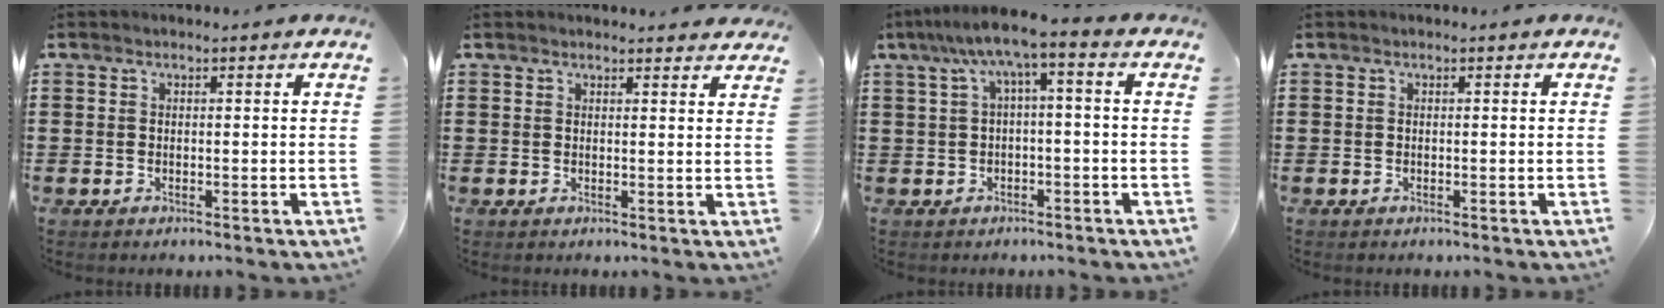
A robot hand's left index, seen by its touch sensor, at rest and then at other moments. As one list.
[{"total": 1.6, "force": [1.6, 0.2, 0.2], "torque": [-0.007, 0.001, 0.030]}, {"total": 4.5, "force": [-0.6, 0.5, 4.5], "torque": [-0.089, -0.005, -0.021]}, {"total": 0.0}]